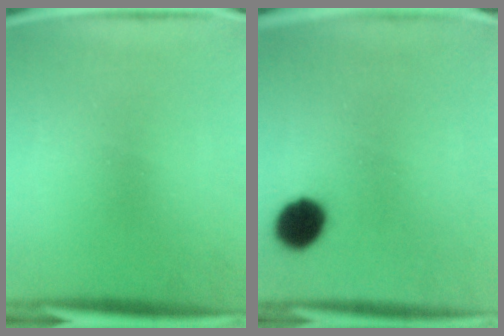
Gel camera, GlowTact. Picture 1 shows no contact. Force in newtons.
{"total": 8.5}